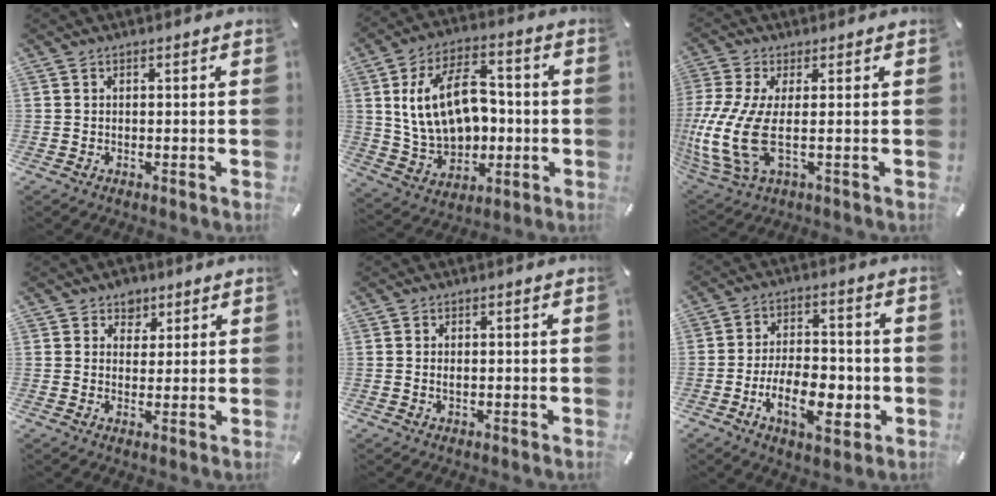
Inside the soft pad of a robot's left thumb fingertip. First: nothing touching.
{"total": 17.6, "force": [1.1, 12.4, 12.4], "torque": [-0.234, 0.010, 0.026]}
{"total": 13.3, "force": [-0.3, 5.1, 12.3], "torque": [-0.279, -0.025, -0.004]}
{"total": 4.7, "force": [3.0, 3.5, 0.5], "torque": [0.007, -0.015, 0.049]}
{"total": 1.2, "force": [0.0, 0.7, 1.0], "torque": [-0.020, 0.003, -0.002]}
{"total": 13.4, "force": [-4.2, 7.7, 10.1], "torque": [-0.172, 0.005, -0.074]}